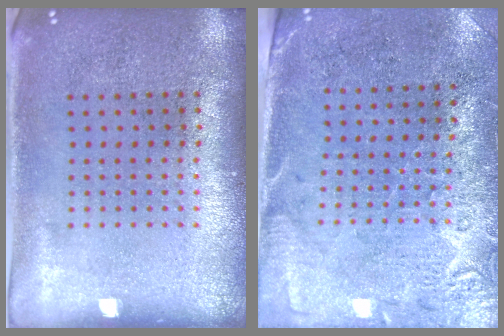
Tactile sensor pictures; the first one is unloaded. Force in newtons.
{"total": 2.7, "press": 2.4, "slide": 1.3}